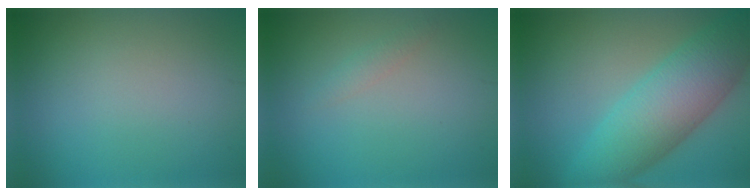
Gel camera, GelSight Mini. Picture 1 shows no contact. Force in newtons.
{"total": 1.0, "press": 0.9, "slide": 0.1}
{"total": 8.5, "press": 8.5, "slide": 0.1}